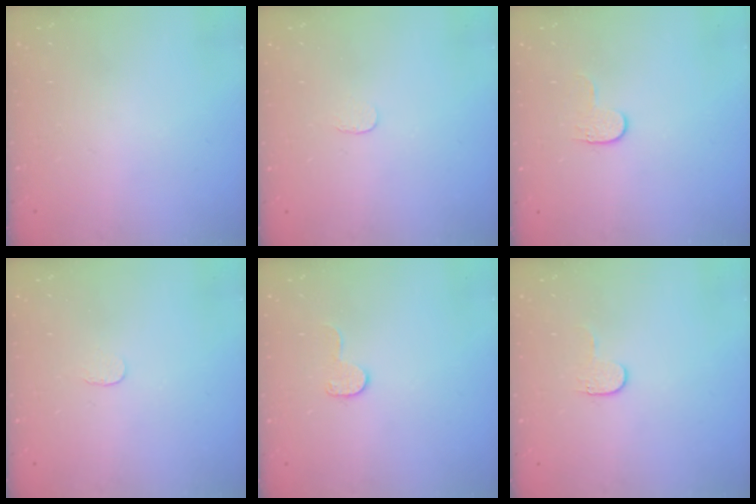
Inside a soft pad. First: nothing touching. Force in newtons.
{"total": 2.6, "press": 2.6, "slide": 0.2}
{"total": 4.3, "press": 4.3, "slide": 0.5}
{"total": 2.6, "press": 2.6, "slide": 0.2}
{"total": 7.6, "press": 7.6, "slide": 0.1}
{"total": 3.4, "press": 3.4, "slide": 0.4}